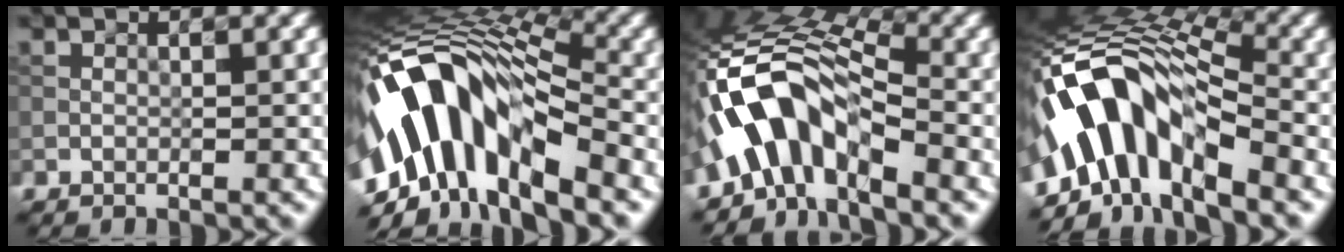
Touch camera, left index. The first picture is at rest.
{"total": 13.7, "force": [-3.6, 6.6, 11.5], "torque": [-0.195, 0.022, -0.061]}
{"total": 8.0, "force": [-3.8, 4.0, 5.8], "torque": [-0.093, 0.019, -0.077]}
{"total": 12.4, "force": [-3.9, 5.8, 10.2], "torque": [-0.170, 0.024, -0.067]}